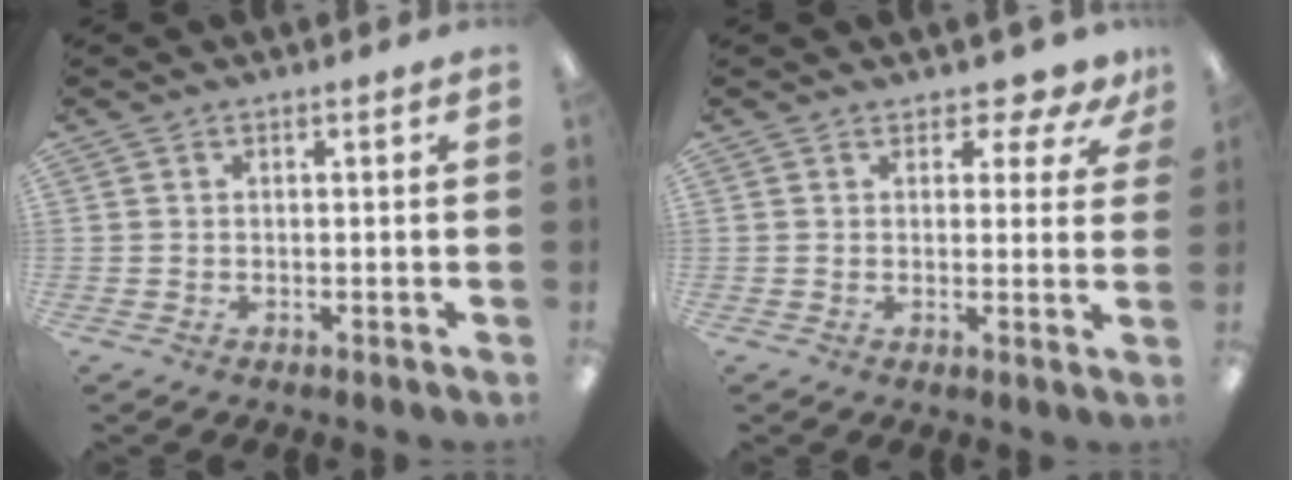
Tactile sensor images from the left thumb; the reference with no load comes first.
{"total": 4.4, "force": [3.3, 2.4, 1.8], "torque": [-0.021, -0.018, 0.056]}